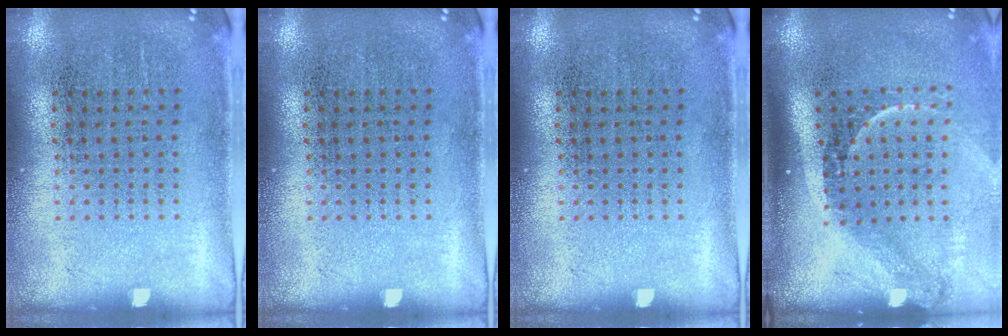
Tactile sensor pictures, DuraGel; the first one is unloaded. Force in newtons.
{"total": 0.0}
{"total": 0.0}
{"total": 2.2, "press": 1.4, "slide": 1.7}